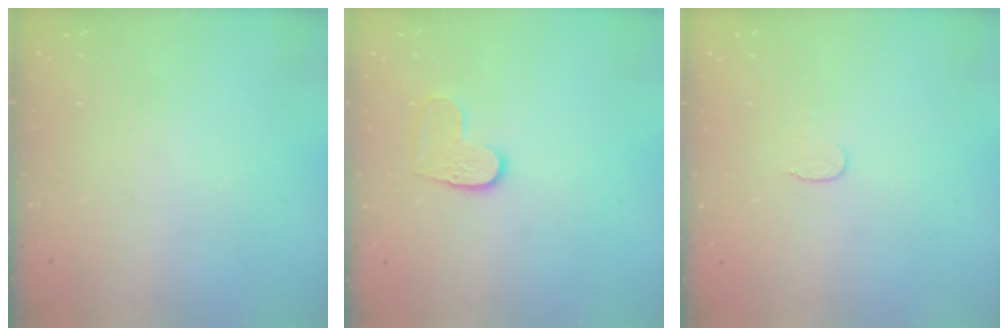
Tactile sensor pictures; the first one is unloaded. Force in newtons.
{"total": 6.1, "press": 6.1, "slide": 0.4}
{"total": 3.5, "press": 3.5, "slide": 0.4}